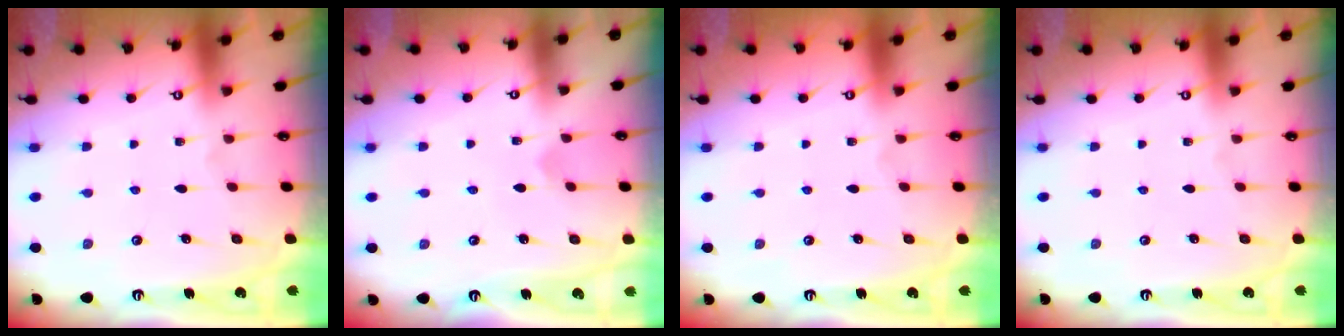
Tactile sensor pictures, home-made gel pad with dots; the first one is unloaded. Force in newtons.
{"total": 2.5, "press": 2.5, "slide": 0.1}
{"total": 0.0}
{"total": 0.0}